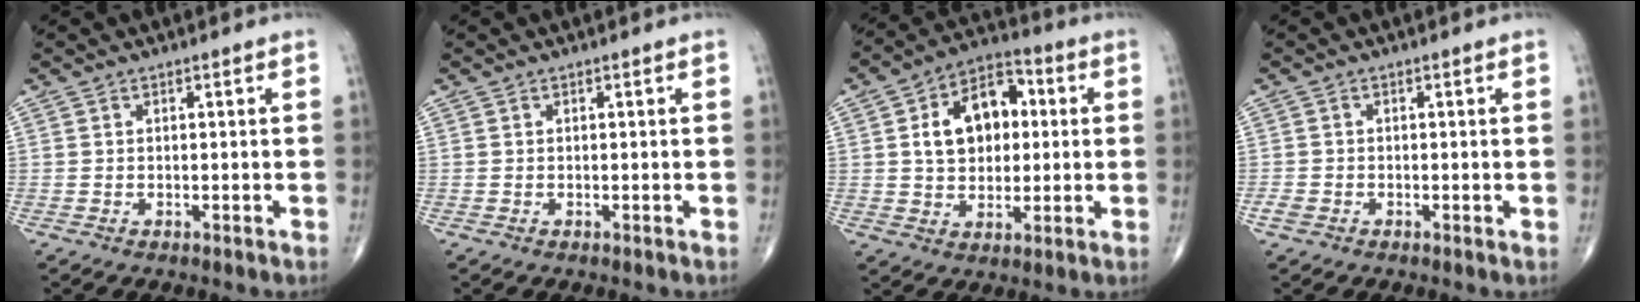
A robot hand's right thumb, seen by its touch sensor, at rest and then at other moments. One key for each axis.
{"total": 0.0}
{"total": 13.8, "fx": 2.4, "fy": 9.4, "fz": 9.9, "tx": -0.128, "ty": 0.016, "tz": 0.033}
{"total": 1.6, "fx": -0.7, "fy": 1.2, "fz": 0.9, "tx": -0.018, "ty": -0.001, "tz": -0.015}